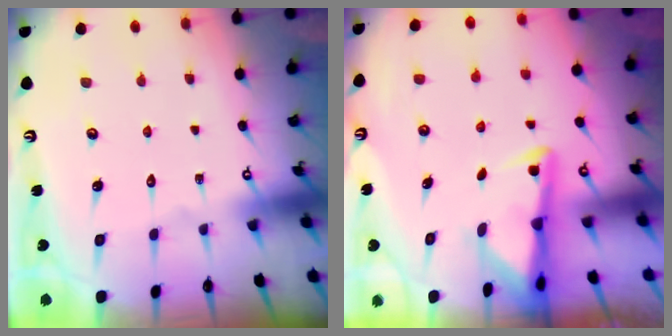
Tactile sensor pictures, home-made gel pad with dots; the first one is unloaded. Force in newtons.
{"total": 2.9, "press": 2.8, "slide": 0.6}